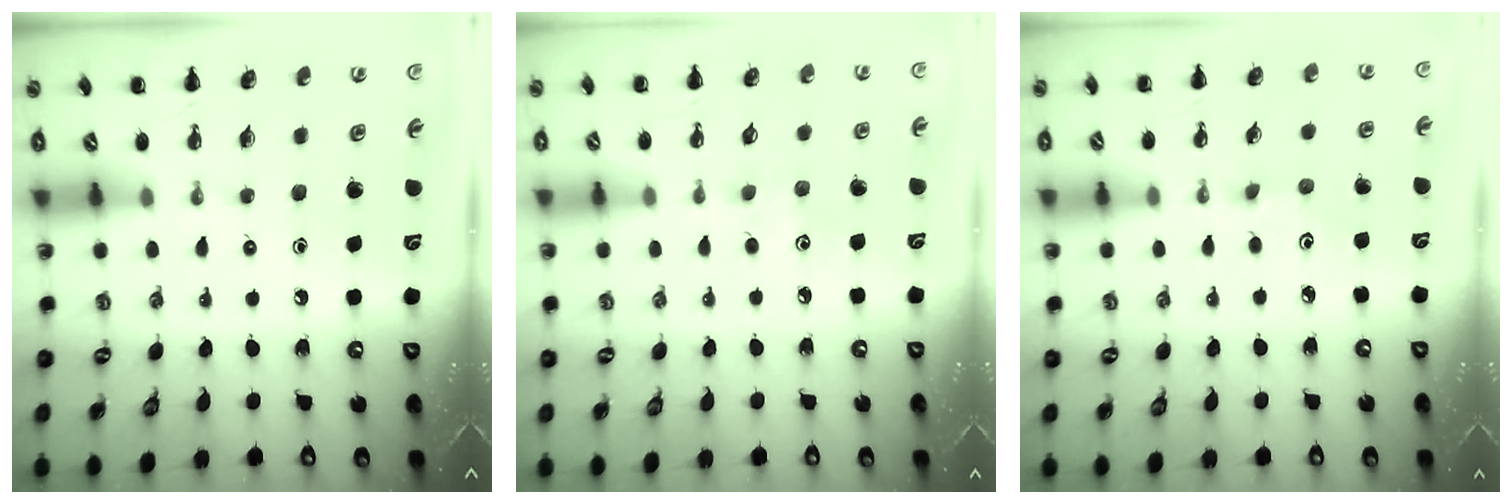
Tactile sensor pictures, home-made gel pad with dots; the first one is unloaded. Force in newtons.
{"total": 2.8, "press": 2.7, "slide": 0.7}
{"total": 2.6, "press": 2.5, "slide": 0.7}